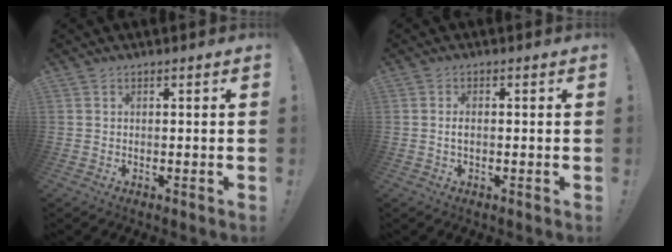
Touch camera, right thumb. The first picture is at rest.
{"total": 1.6, "force": [-0.3, 0.7, 1.4], "torque": [-0.033, 0.006, -0.004]}